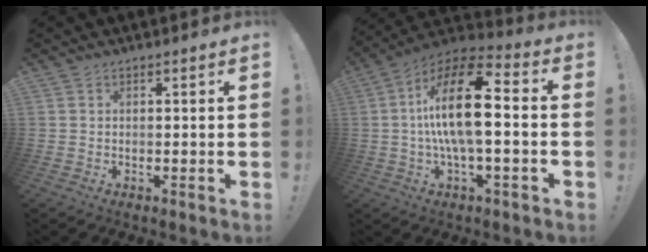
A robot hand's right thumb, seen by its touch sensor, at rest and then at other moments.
{"total": 19.5, "force": [0.8, 6.7, 18.3], "torque": [-0.334, 0.003, 0.006]}